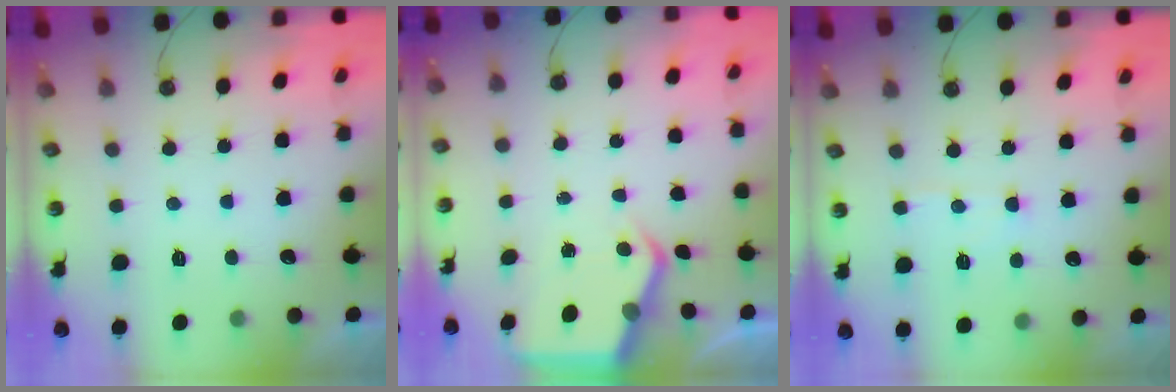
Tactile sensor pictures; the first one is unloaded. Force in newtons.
{"total": 5.1, "press": 5.1, "slide": 0.5}
{"total": 5.4, "press": 5.3, "slide": 0.8}